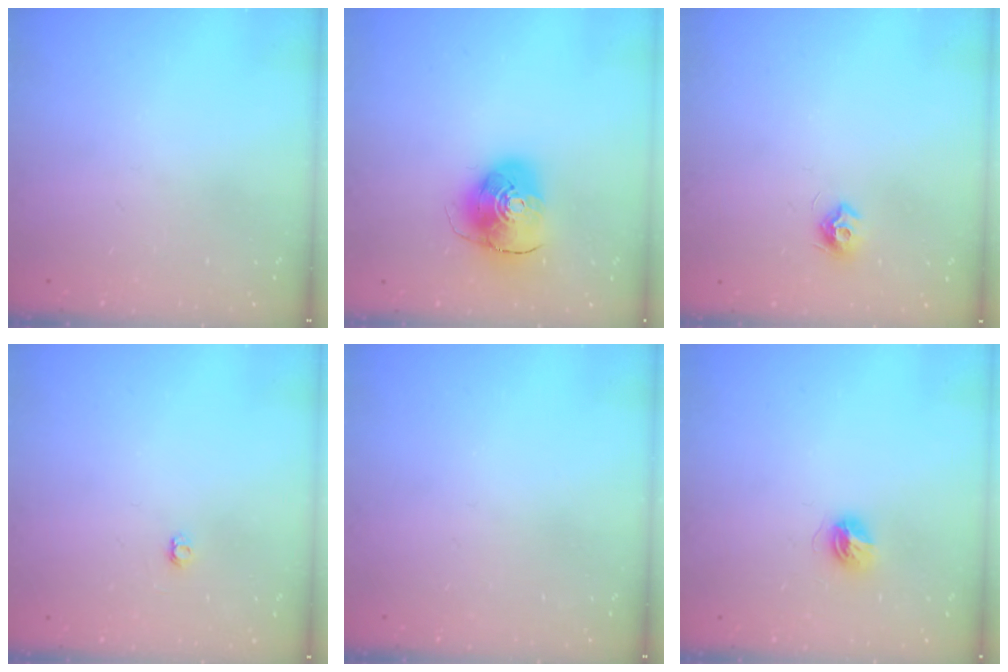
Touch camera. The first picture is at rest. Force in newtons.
{"total": 9.6, "press": 9.6, "slide": 1.2}
{"total": 7.0, "press": 6.9, "slide": 0.4}
{"total": 2.9, "press": 2.9, "slide": 0.3}
{"total": 0.0}
{"total": 5.4, "press": 5.4, "slide": 0.5}